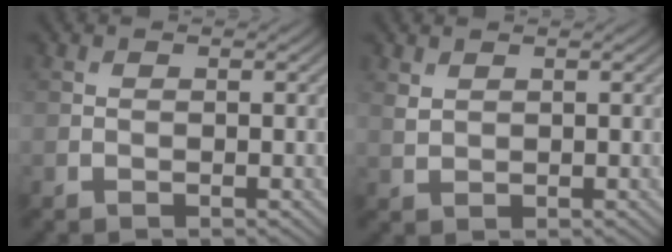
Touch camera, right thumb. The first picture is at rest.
{"total": 1.3, "force": [1.0, 0.7, 0.6], "torque": [-0.021, -0.002, 0.024]}